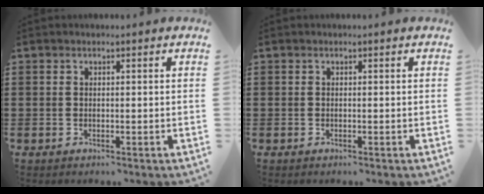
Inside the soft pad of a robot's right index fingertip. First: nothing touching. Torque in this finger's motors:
{"motor_torque": [0.57, 0.99, 0.00, 0.00]}